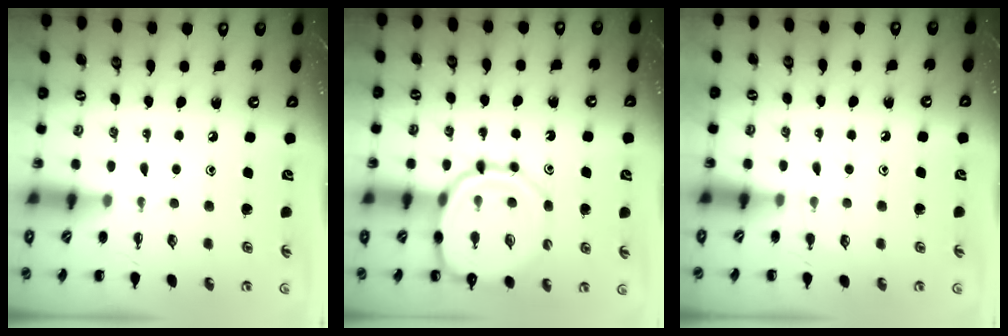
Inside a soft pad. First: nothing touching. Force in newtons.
{"total": 14.8, "press": 14.7, "slide": 2.1}
{"total": 3.7, "press": 3.5, "slide": 1.3}